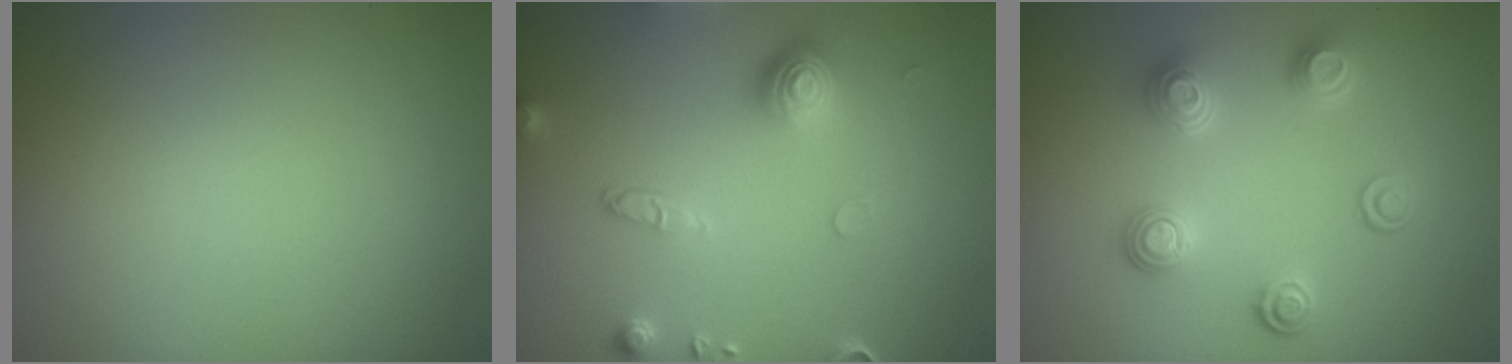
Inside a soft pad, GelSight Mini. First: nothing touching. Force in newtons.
{"total": 3.9, "press": 3.1, "slide": 2.4}
{"total": 3.5, "press": 3.2, "slide": 1.5}